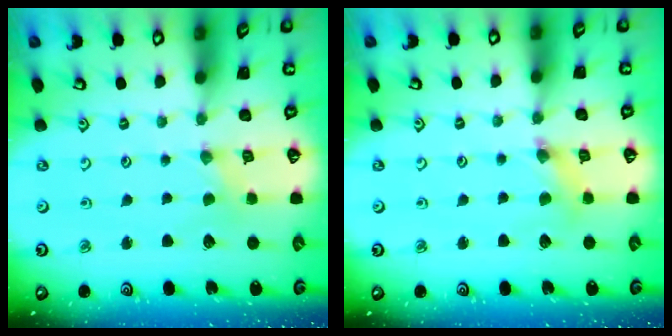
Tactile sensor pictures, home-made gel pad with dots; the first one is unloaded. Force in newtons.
{"total": 3.2, "press": 3.2, "slide": 0.4}